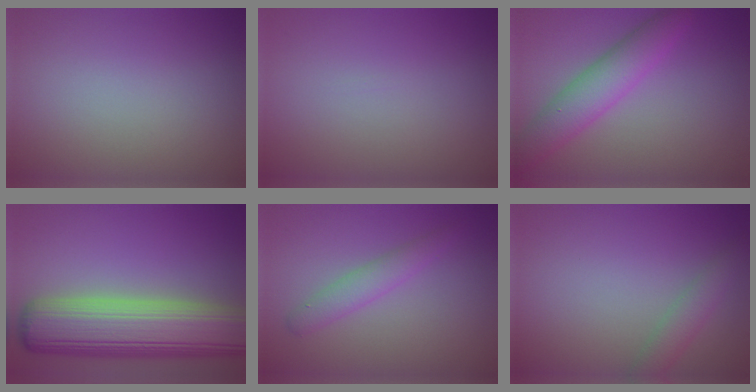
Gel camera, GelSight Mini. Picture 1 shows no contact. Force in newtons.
{"total": 0.0}
{"total": 4.8, "press": 4.8, "slide": 0.1}
{"total": 11.9, "press": 11.8, "slide": 0.8}
{"total": 2.1, "press": 2.1, "slide": 0.2}
{"total": 2.1, "press": 2.1, "slide": 0.1}